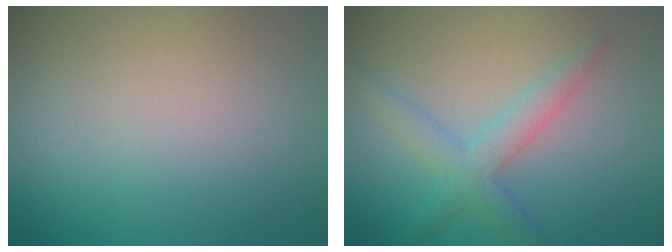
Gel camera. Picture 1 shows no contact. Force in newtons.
{"total": 3.1, "press": 3.1, "slide": 0.0}